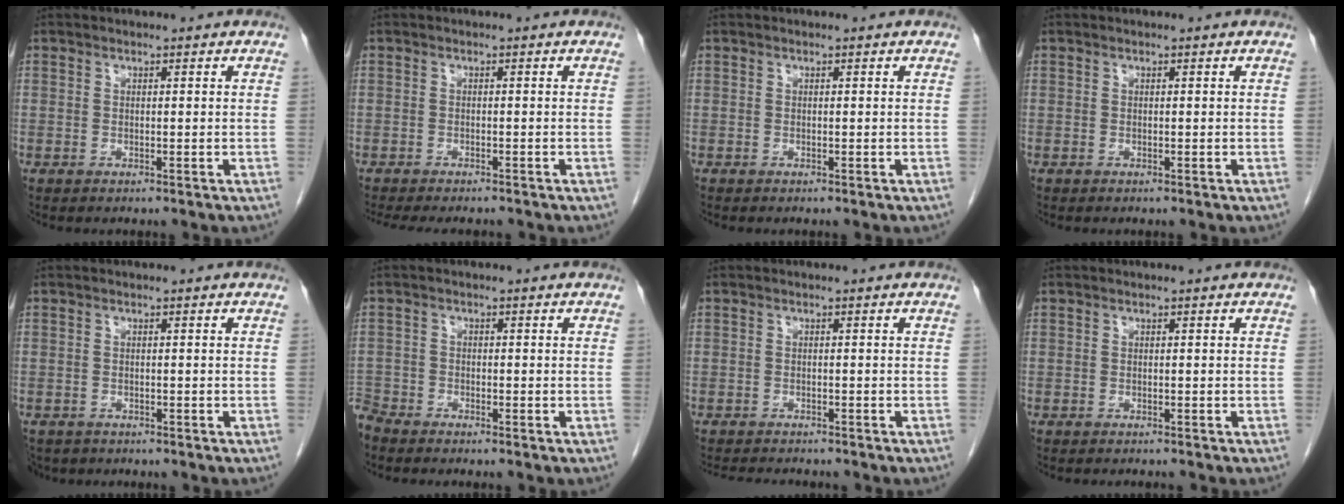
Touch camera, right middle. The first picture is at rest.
{"total": 8.4, "force": [-7.4, 2.0, 3.4], "torque": [-0.047, -0.011, -0.101]}
{"total": 0.0}
{"total": 0.0}
{"total": 4.1, "force": [-3.2, 2.5, 0.7], "torque": [-0.011, -0.001, -0.049]}
{"total": 3.2, "force": [-3.1, 0.6, 0.2], "torque": [-0.002, -0.009, -0.063]}
{"total": 6.3, "force": [-5.8, 1.3, 2.1], "torque": [-0.028, -0.006, -0.084]}
{"total": 1.8, "force": [-1.7, 0.1, 0.5], "torque": [-0.008, -0.003, -0.021]}